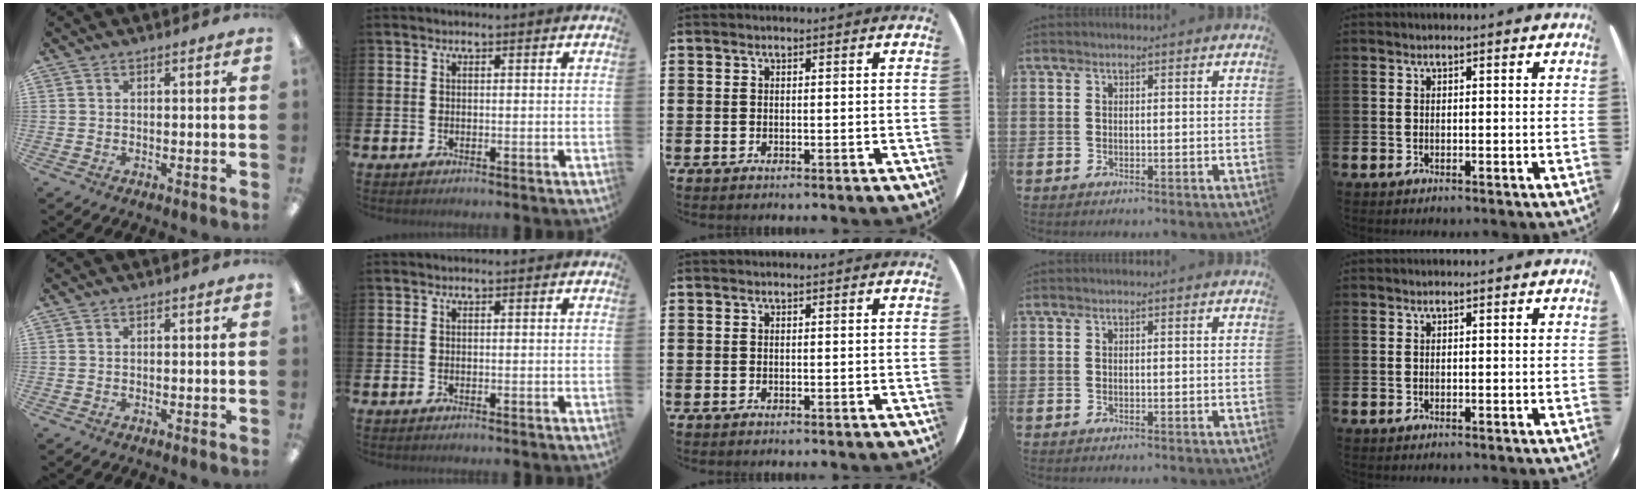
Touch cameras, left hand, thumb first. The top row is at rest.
{}